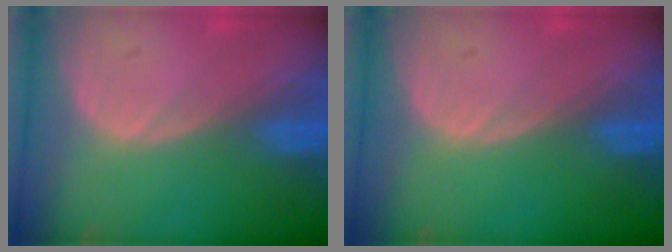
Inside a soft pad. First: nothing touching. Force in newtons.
{"total": 0.0}